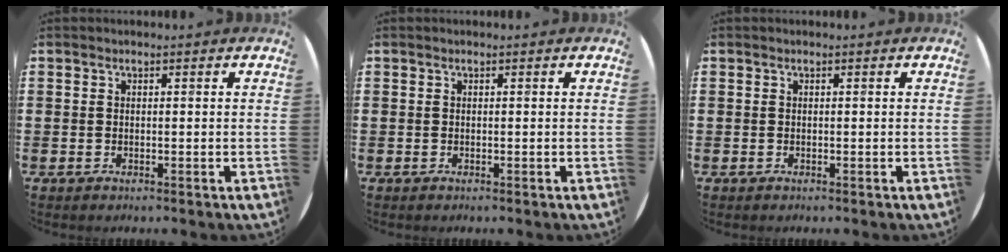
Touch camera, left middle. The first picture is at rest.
{"total": 0.0}
{"total": 0.0}